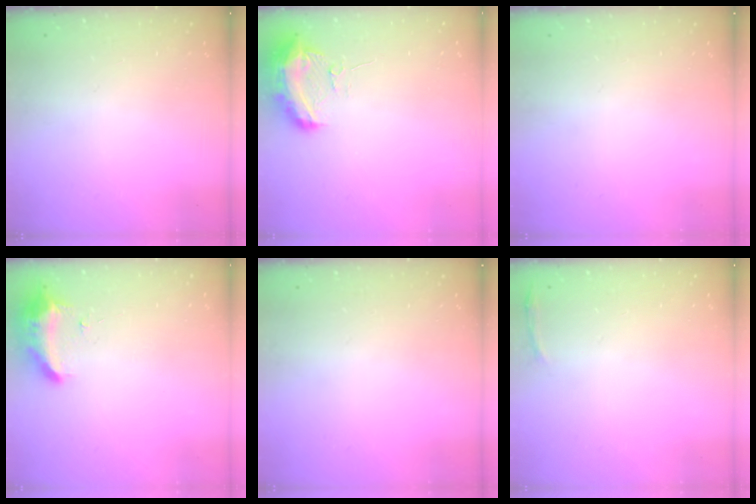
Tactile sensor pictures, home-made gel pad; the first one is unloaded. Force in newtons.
{"total": 10.0, "press": 10.0, "slide": 0.8}
{"total": 0.0}
{"total": 8.9, "press": 8.8, "slide": 1.6}
{"total": 0.0}
{"total": 3.0, "press": 1.9, "slide": 2.3}